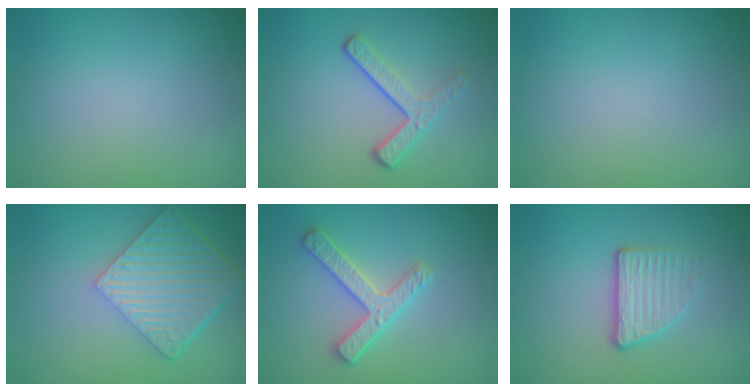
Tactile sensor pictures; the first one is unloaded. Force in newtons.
{"total": 3.3, "press": 2.4, "slide": 2.3}
{"total": 0.0}
{"total": 6.9, "press": 4.8, "slide": 4.9}
{"total": 2.9, "press": 2.9, "slide": 0.5}
{"total": 3.5, "press": 2.5, "slide": 2.5}